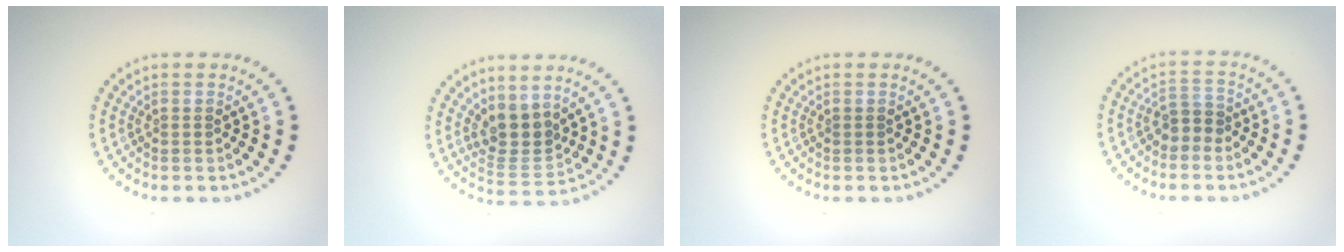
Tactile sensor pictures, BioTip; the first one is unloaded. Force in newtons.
{"total": 3.5, "press": 2.9, "slide": 2.0}
{"total": 0.0}
{"total": 2.0, "press": 1.8, "slide": 0.8}